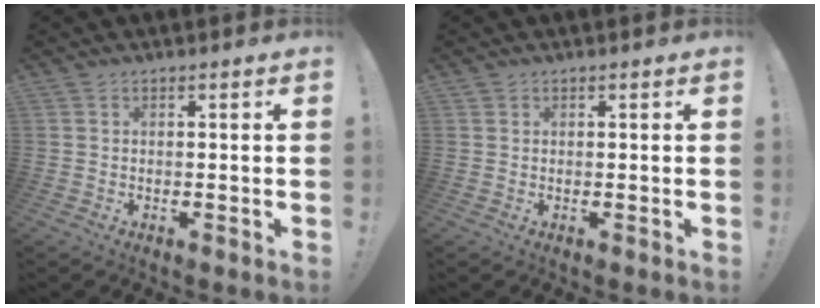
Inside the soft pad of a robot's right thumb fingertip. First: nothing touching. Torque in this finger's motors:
{"motor_torque": [-0.03, 0.21, 0.03, -0.12, 0.00]}